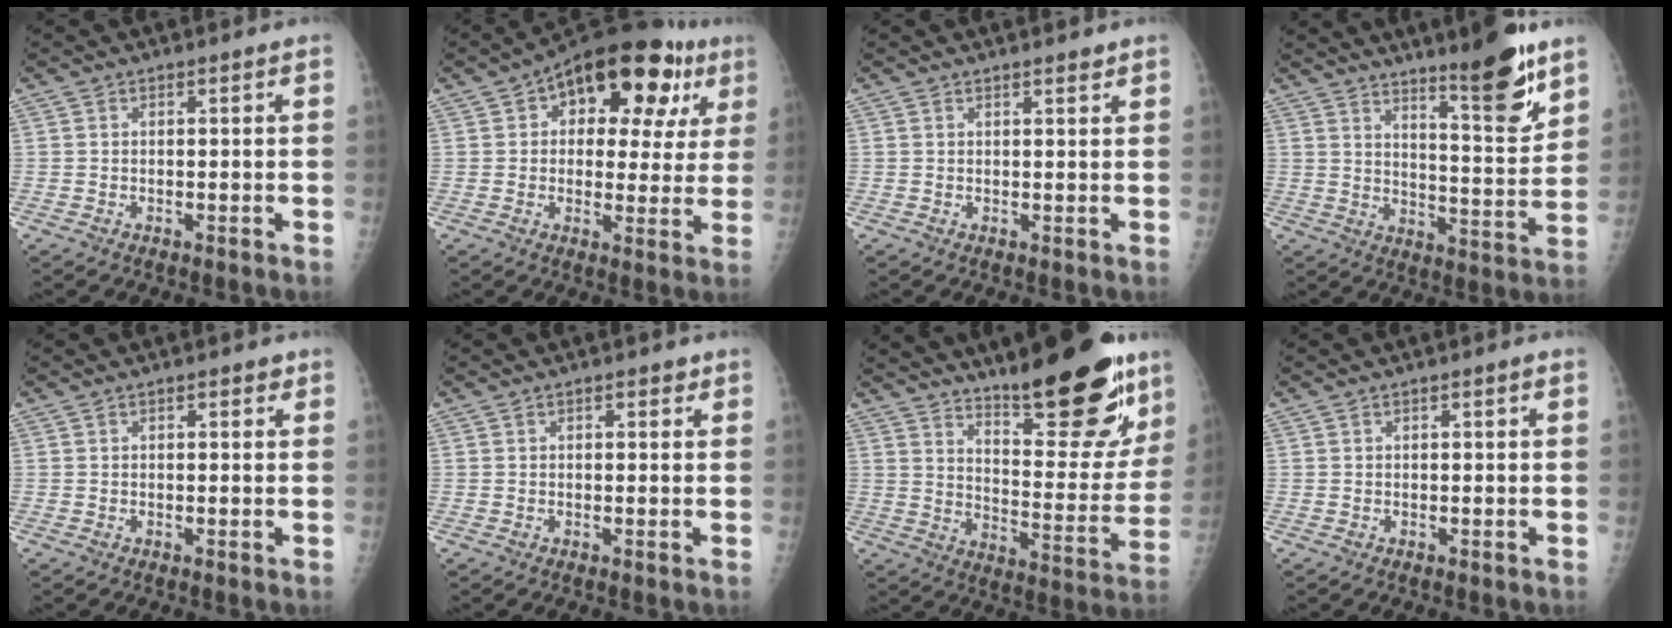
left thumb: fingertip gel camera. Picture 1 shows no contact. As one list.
[{"total": 19.4, "force": [8.0, 10.6, 14.1], "torque": [-0.139, 0.008, 0.101]}, {"total": 1.4, "force": [1.2, 0.3, 0.8], "torque": [-0.010, -0.008, 0.017]}, {"total": 13.0, "force": [9.1, 2.0, 9.1], "torque": [-0.112, -0.075, 0.143]}, {"total": 1.7, "force": [0.8, 0.9, 1.2], "torque": [-0.009, 0.000, 0.008]}, {"total": 1.9, "force": [0.9, 1.0, 1.3], "torque": [-0.008, 0.000, 0.010]}, {"total": 24.9, "force": [17.2, 6.8, 16.6], "torque": [-0.197, -0.098, 0.251]}, {"total": 1.0, "force": [0.3, 0.3, 1.0], "torque": [-0.013, 0.004, 0.004]}]